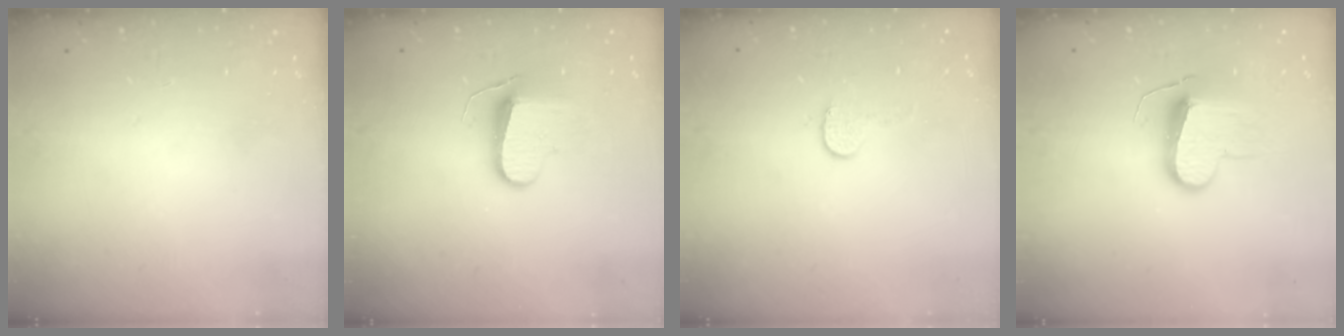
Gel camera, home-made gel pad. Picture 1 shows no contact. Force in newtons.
{"total": 9.0, "press": 9.0, "slide": 0.6}
{"total": 5.6, "press": 5.6, "slide": 0.5}
{"total": 9.9, "press": 9.9, "slide": 0.0}